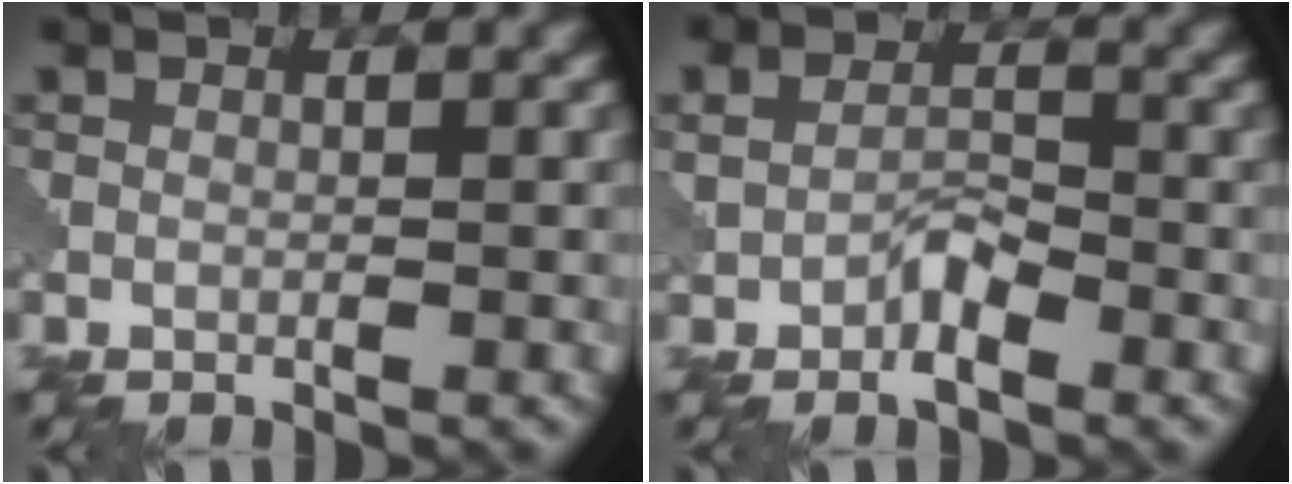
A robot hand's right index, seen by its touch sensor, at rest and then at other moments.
{"total": 2.7, "force": [-1.1, 1.8, 1.8], "torque": [-0.030, 0.005, -0.020]}